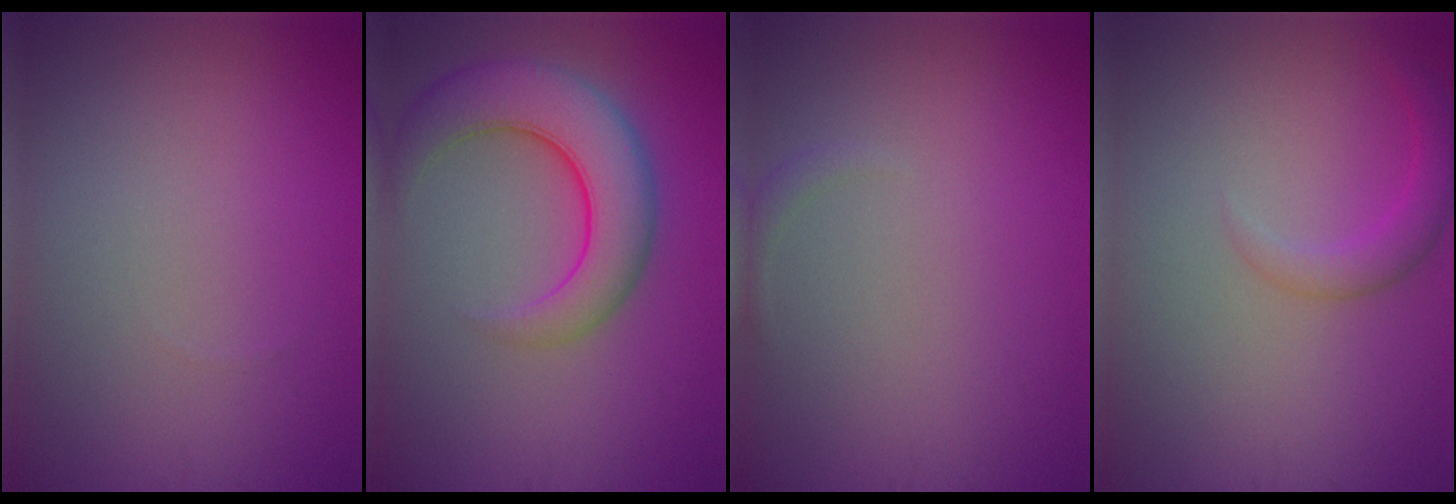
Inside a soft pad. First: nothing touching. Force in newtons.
{"total": 7.3, "press": 7.3, "slide": 0.4}
{"total": 0.8, "press": 0.8, "slide": 0.1}
{"total": 2.2, "press": 2.2, "slide": 0.1}